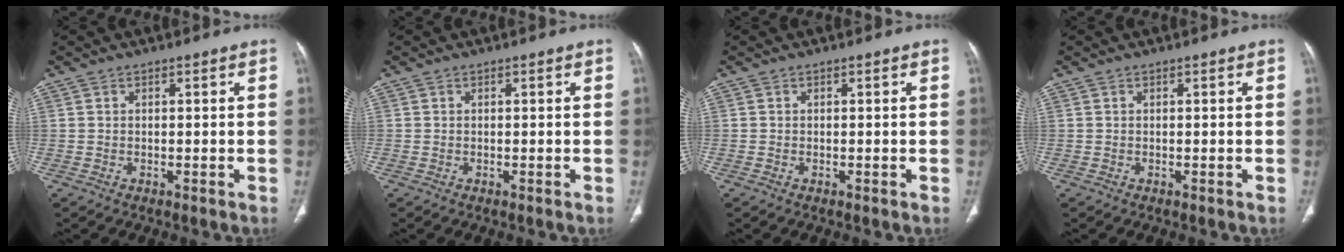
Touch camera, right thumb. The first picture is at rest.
{"total": 0.0}
{"total": 0.0}
{"total": 0.0}